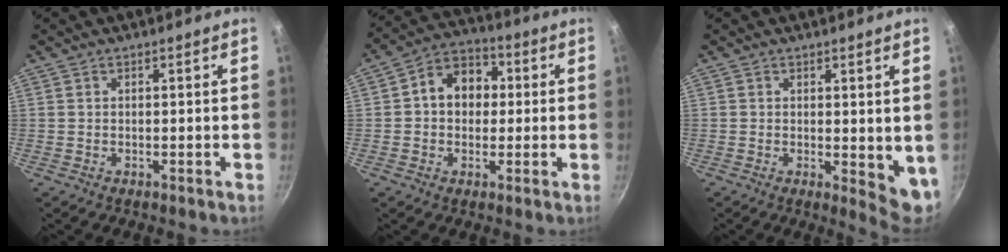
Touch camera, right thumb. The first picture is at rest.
{"total": 10.1, "force": [1.1, 8.0, 6.1], "torque": [-0.053, 0.023, -0.001]}
{"total": 5.8, "force": [0.6, 2.7, 5.1], "torque": [-0.061, -0.015, 0.010]}